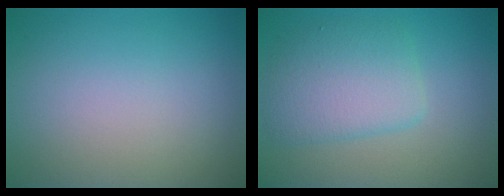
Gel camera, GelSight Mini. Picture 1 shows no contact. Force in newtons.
{"total": 4.3, "press": 4.3, "slide": 0.0}